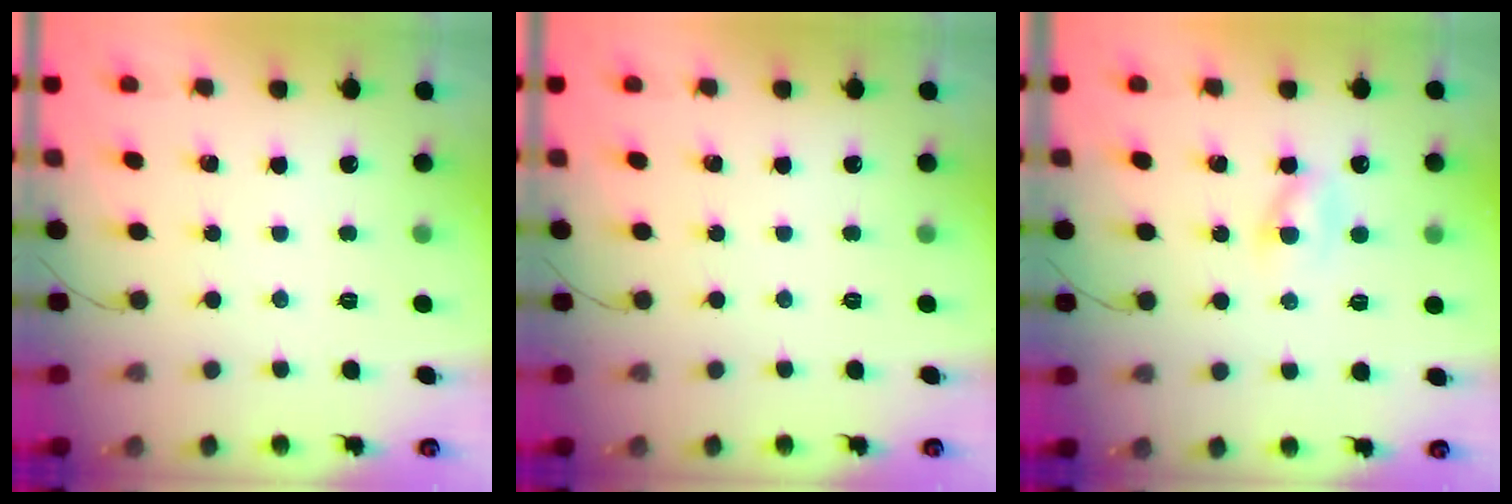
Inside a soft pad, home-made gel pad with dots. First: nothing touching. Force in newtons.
{"total": 0.0}
{"total": 2.8, "press": 2.5, "slide": 1.3}